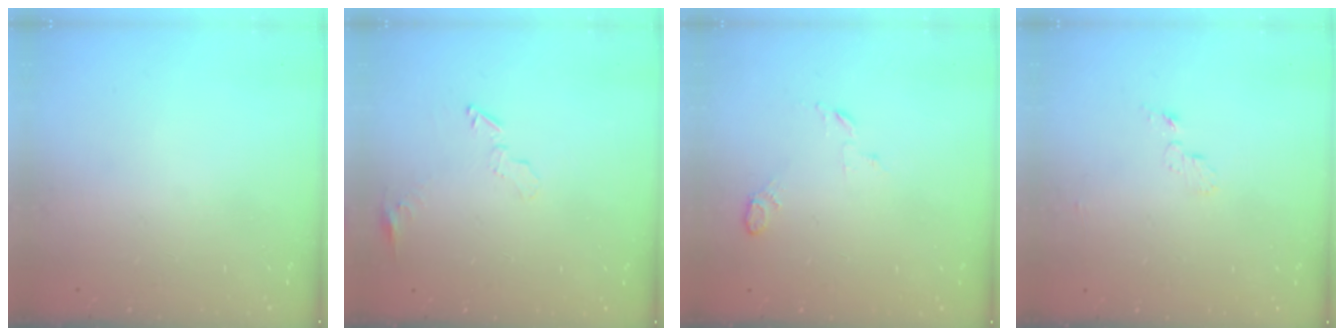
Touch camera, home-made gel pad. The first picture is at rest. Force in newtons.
{"total": 4.8, "press": 4.8, "slide": 0.2}
{"total": 4.1, "press": 4.0, "slide": 0.9}
{"total": 3.9, "press": 3.9, "slide": 0.4}